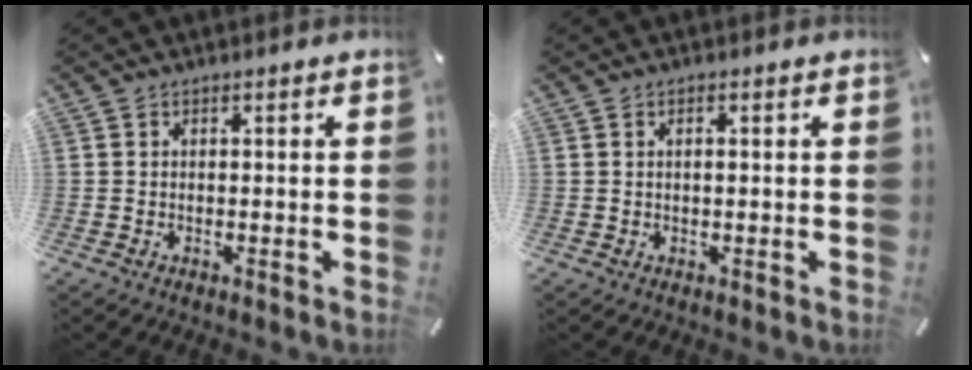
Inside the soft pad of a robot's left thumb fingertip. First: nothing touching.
{"total": 0.9, "force": [0.2, 0.2, 0.9], "torque": [-0.017, 0.001, 0.003]}